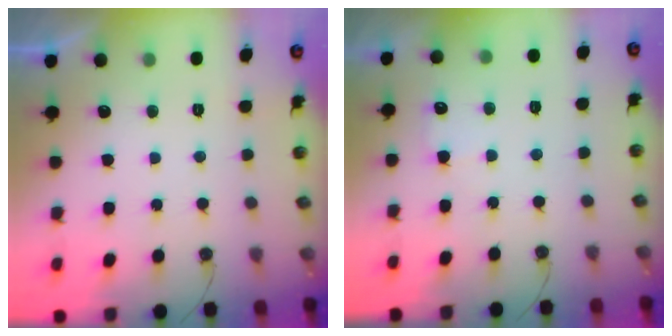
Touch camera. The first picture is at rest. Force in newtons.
{"total": 3.9, "press": 3.9, "slide": 0.5}